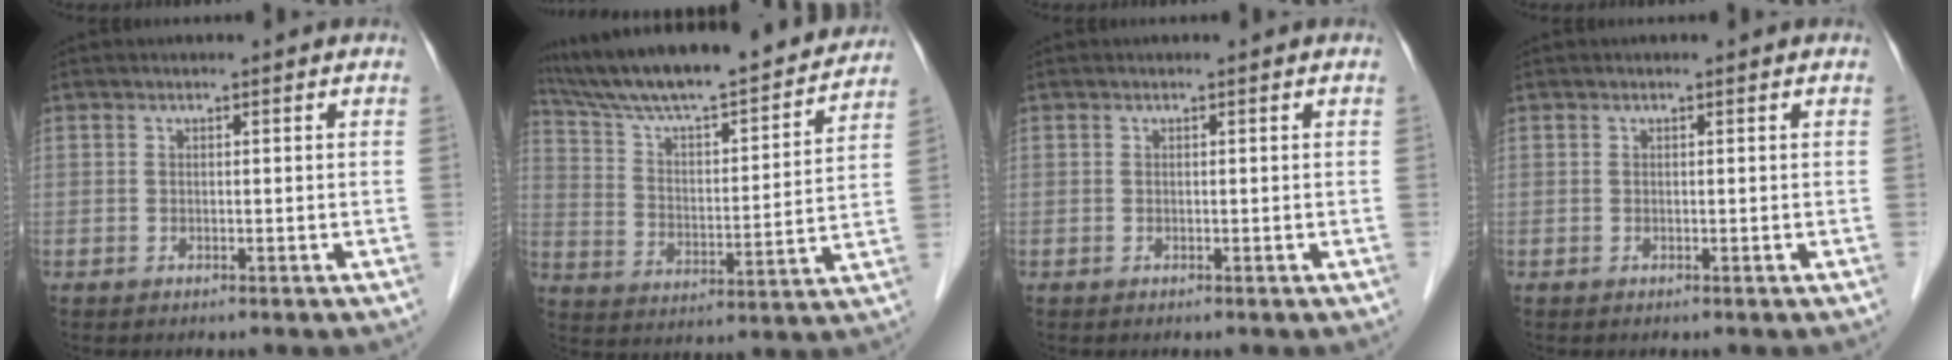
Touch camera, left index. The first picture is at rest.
{"total": 23.4, "force": [21.0, 3.0, 10.0], "torque": [-0.169, 0.002, 0.314]}
{"total": 0.0}
{"total": 0.0}